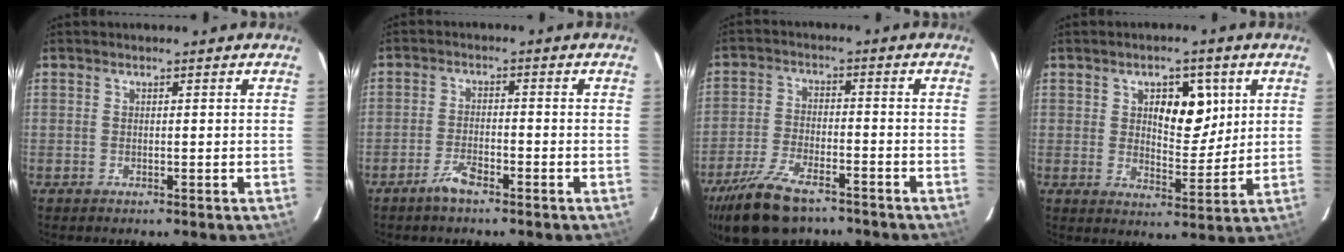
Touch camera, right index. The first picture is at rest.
{"total": 3.5, "force": [-2.5, 0.5, 2.4], "torque": [-0.048, -0.001, -0.048]}
{"total": 11.9, "force": [-8.9, 3.7, 6.8], "torque": [-0.133, -0.017, -0.157]}
{"total": 7.6, "force": [2.7, 3.7, 6.0], "torque": [-0.086, 0.006, 0.047]}